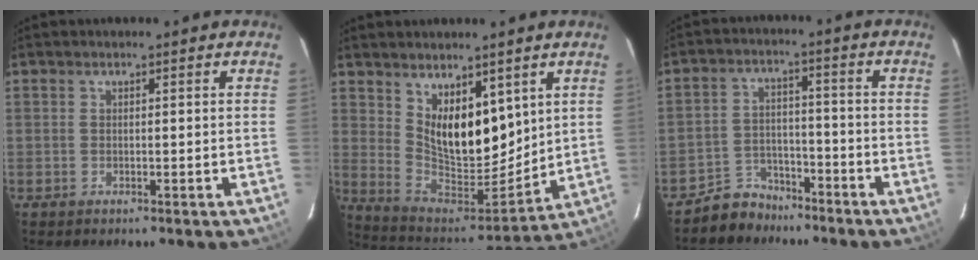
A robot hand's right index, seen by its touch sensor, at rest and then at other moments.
{"total": 13.7, "force": [6.3, 7.4, 9.7], "torque": [-0.165, -0.016, 0.131]}
{"total": 7.1, "force": [-5.7, 4.2, 0.3], "torque": [-0.024, 0.022, -0.091]}